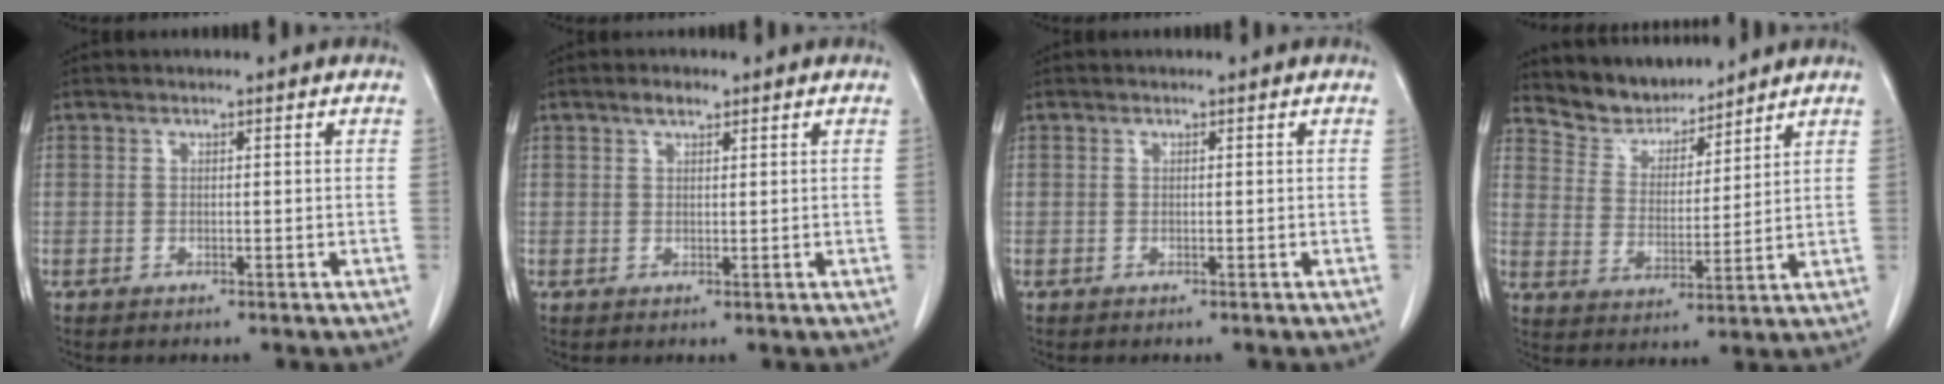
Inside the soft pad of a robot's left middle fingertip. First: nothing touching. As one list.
[{"total": 1.8, "force": [1.3, 0.7, 1.1], "torque": [-0.023, 0.005, 0.022]}, {"total": 0.0}, {"total": 7.4, "force": [7.2, 1.9, 0.3], "torque": [-0.010, 0.007, 0.145]}]